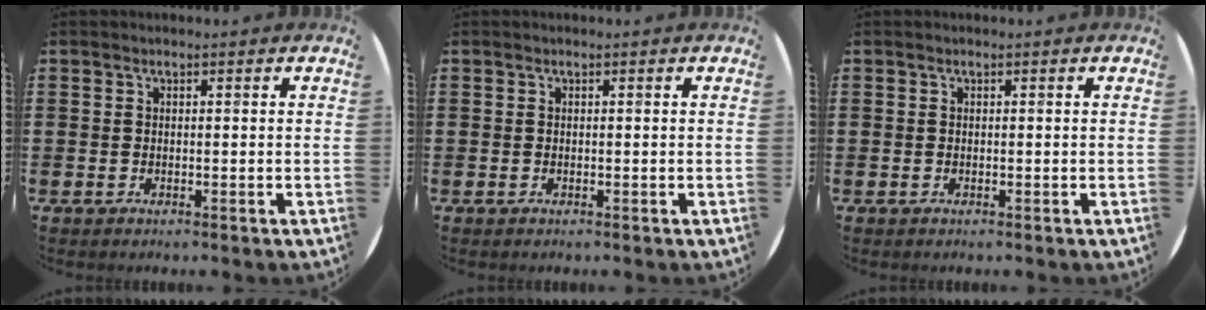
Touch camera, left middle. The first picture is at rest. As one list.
[{"total": 0.0}, {"total": 0.0}]